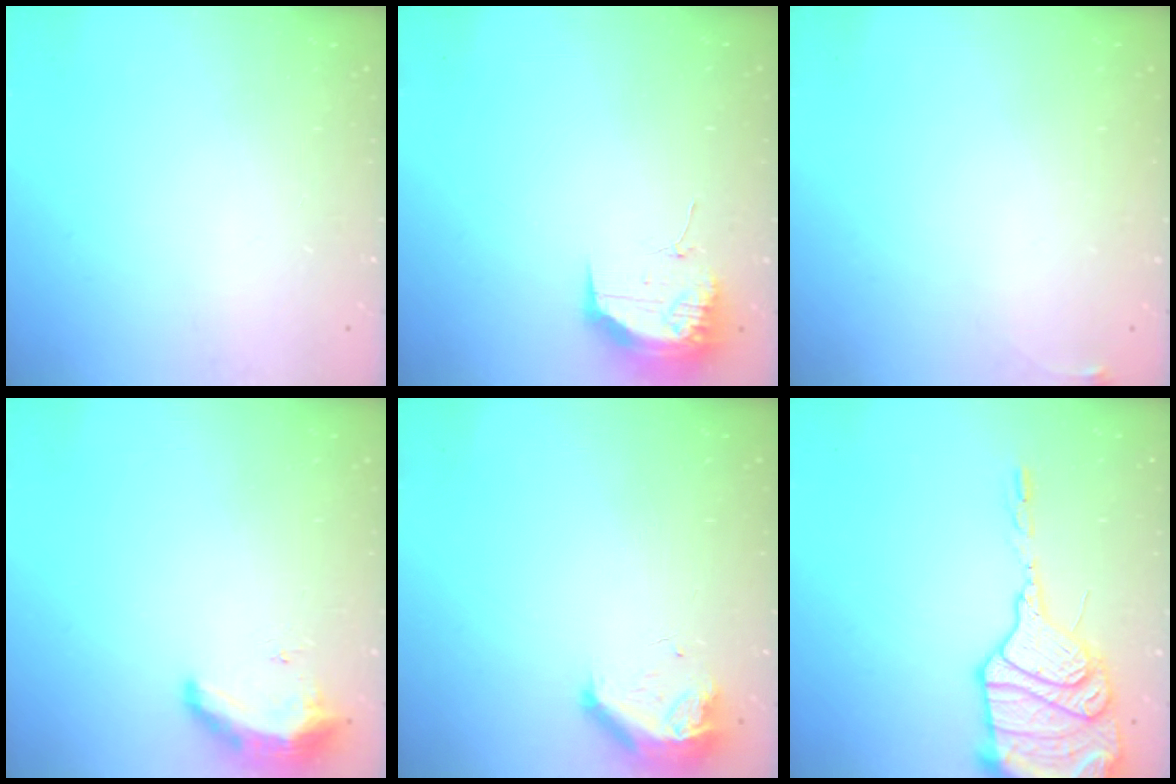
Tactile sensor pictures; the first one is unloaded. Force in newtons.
{"total": 17.0, "press": 13.3, "slide": 10.6}
{"total": 3.4, "press": 3.4, "slide": 0.5}
{"total": 16.1, "press": 10.6, "slide": 12.1}
{"total": 8.3, "press": 8.2, "slide": 0.9}
{"total": 20.5, "press": 19.8, "slide": 5.4}